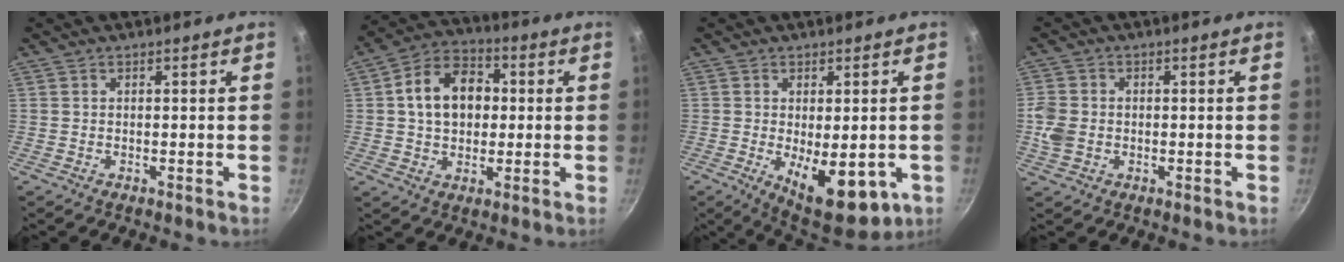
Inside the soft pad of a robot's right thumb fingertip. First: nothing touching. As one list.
[{"total": 12.5, "force": [1.4, 9.2, 8.4], "torque": [-0.108, 0.023, 0.011]}, {"total": 13.2, "force": [-3.1, 6.0, 11.3], "torque": [-0.135, -0.015, -0.026]}, {"total": 5.4, "force": [-0.7, 4.4, 3.2], "torque": [-0.061, 0.005, -0.015]}]